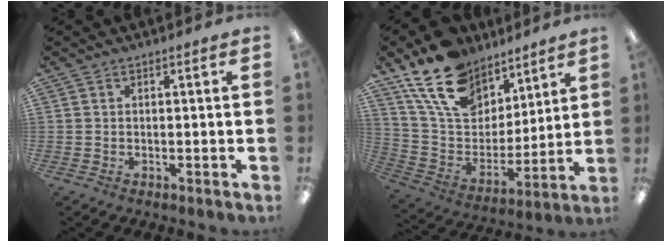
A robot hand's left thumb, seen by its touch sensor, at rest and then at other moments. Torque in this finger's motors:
{"motor_torque": [2.48, 1.75, 1.74, -1.03, 0.39]}